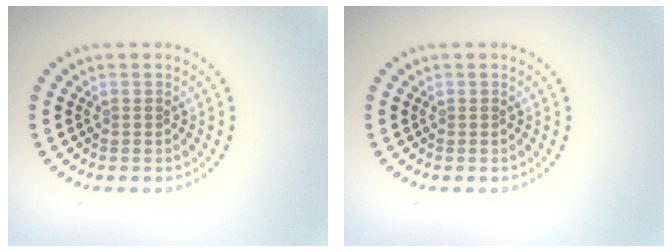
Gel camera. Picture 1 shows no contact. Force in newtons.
{"total": 0.0}